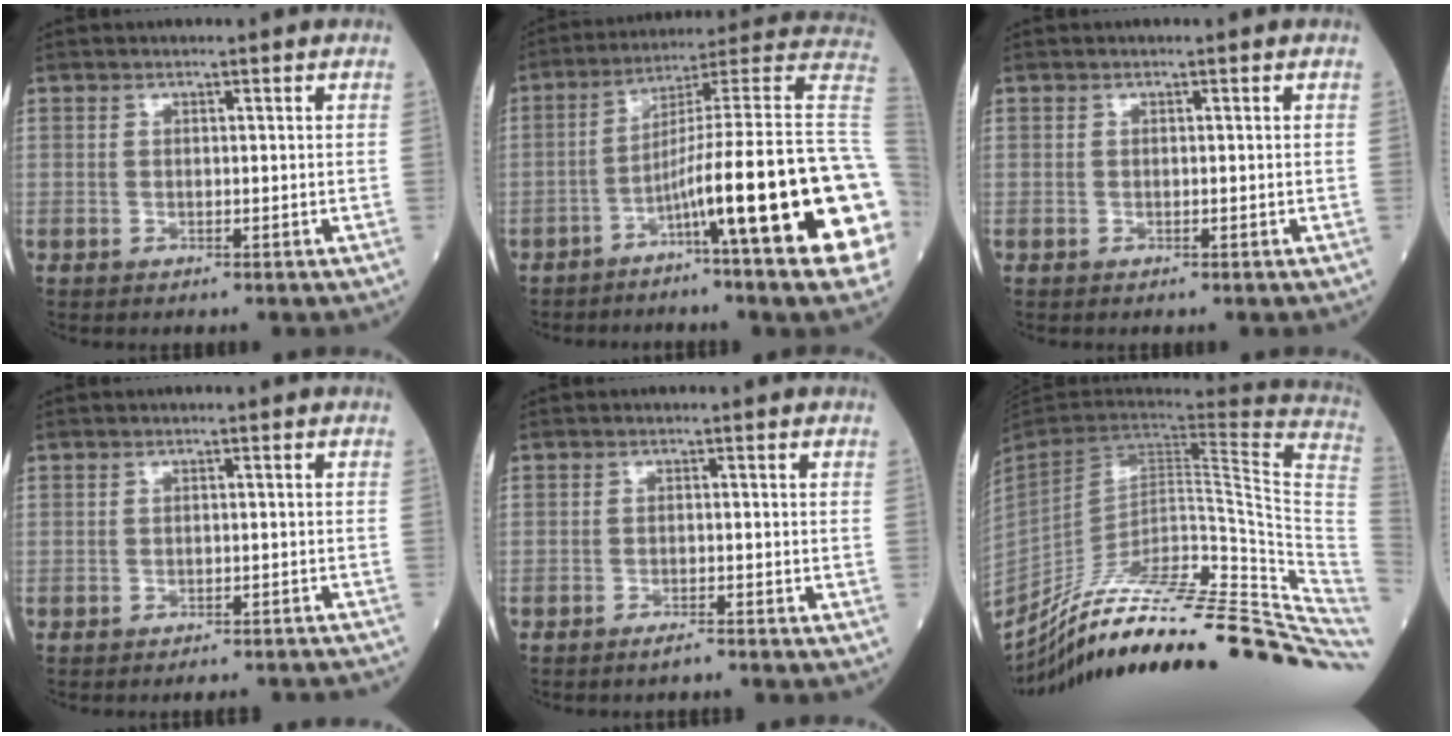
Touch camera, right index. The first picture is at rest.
{"total": 23.6, "force": [-6.9, -0.7, 22.6], "torque": [-0.257, 0.005, -0.116]}
{"total": 0.0}
{"total": 6.4, "force": [-6.1, 1.1, 1.4], "torque": [-0.008, 0.002, -0.063]}
{"total": 1.6, "force": [-1.5, -0.1, 0.6], "torque": [-0.014, -0.001, -0.021]}
{"total": 35.6, "force": [-28.3, 5.4, 20.9], "torque": [-0.230, -0.036, -0.402]}